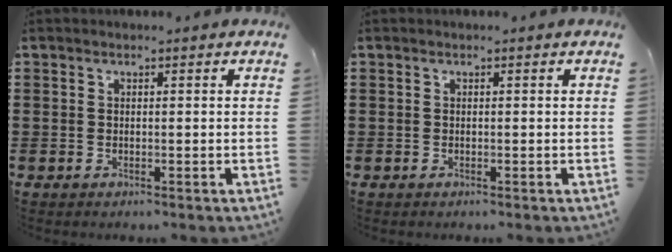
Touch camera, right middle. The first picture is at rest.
{"total": 0.0}